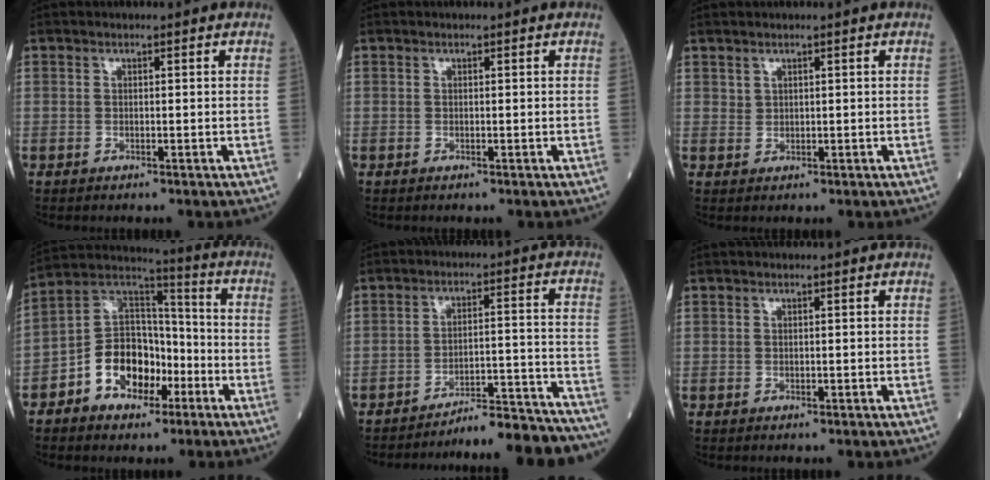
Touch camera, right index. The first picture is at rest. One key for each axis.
{"total": 0.0}
{"total": 0.8, "fx": 0.7, "fy": 0.5, "fz": 0.1, "tx": 0.008, "ty": -0.002, "tz": 0.012}
{"total": 12.0, "fx": -4.9, "fy": 8.3, "fz": 7.2, "tx": -0.147, "ty": 0.040, "tz": -0.084}
{"total": 16.2, "fx": -15.8, "fy": 0.4, "fz": 3.3, "tx": -0.018, "ty": 0.026, "tz": -0.209}
{"total": 0.0}